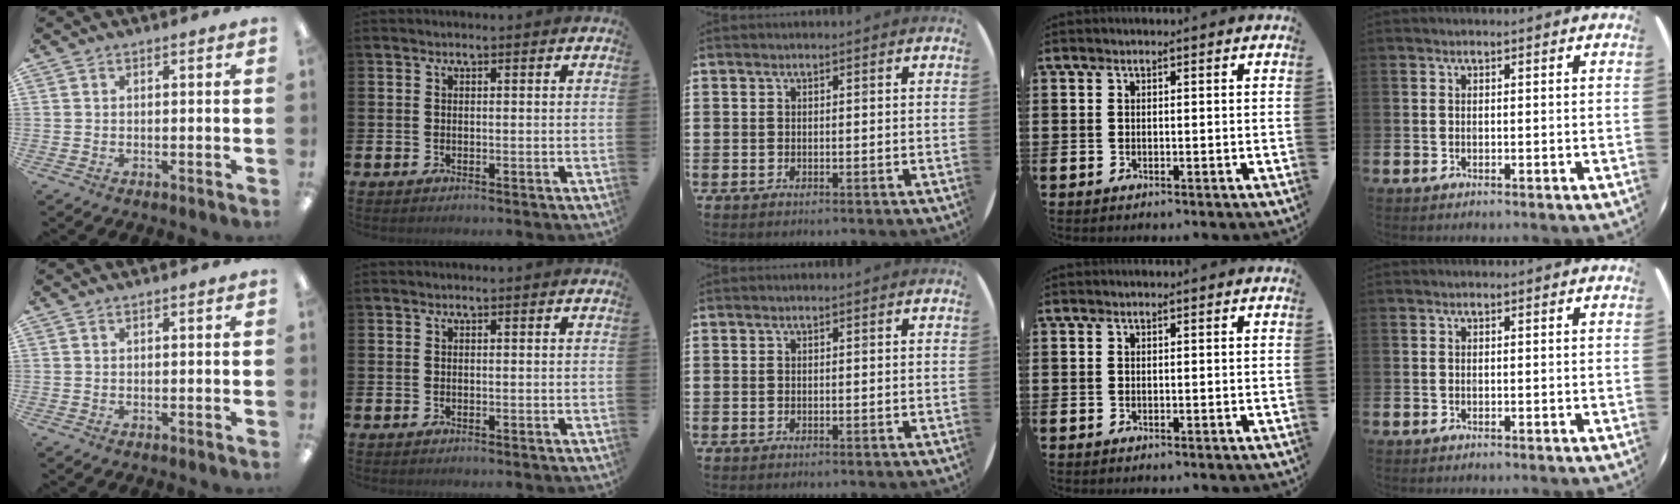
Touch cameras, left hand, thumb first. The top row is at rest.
{}